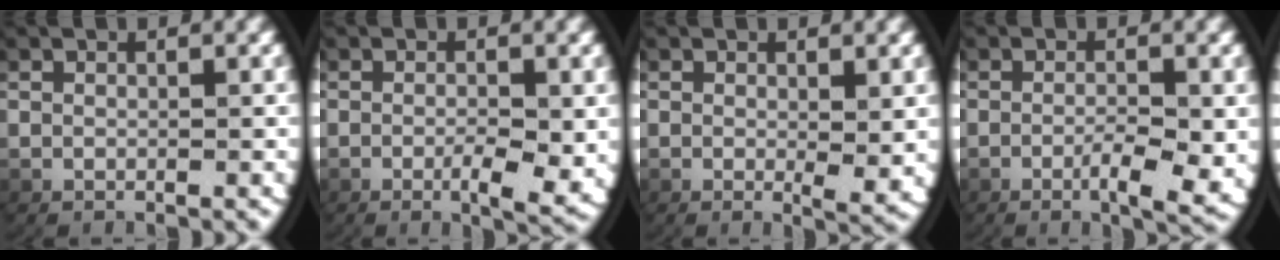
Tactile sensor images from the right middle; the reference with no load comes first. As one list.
[{"total": 3.4, "force": [-0.9, 0.9, 3.2], "torque": [-0.051, -0.006, -0.014]}, {"total": 1.6, "force": [-0.1, 0.4, 1.6], "torque": [-0.028, -0.014, 0.003]}, {"total": 3.8, "force": [-1.2, 1.0, 3.5], "torque": [-0.059, -0.005, -0.020]}]